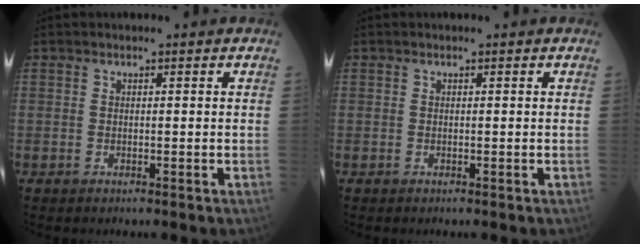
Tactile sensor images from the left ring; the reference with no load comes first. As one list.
[{"total": 0.0}]